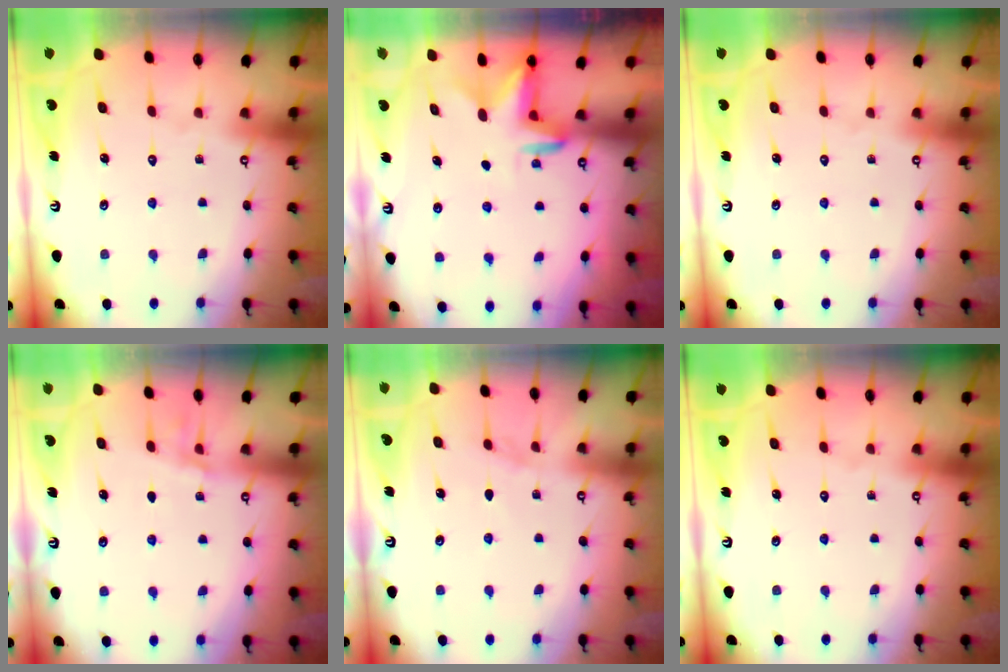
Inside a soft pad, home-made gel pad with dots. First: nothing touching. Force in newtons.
{"total": 4.2, "press": 4.2, "slide": 0.6}
{"total": 0.0}
{"total": 3.0, "press": 3.0, "slide": 0.4}
{"total": 4.0, "press": 3.9, "slide": 0.4}
{"total": 0.0}